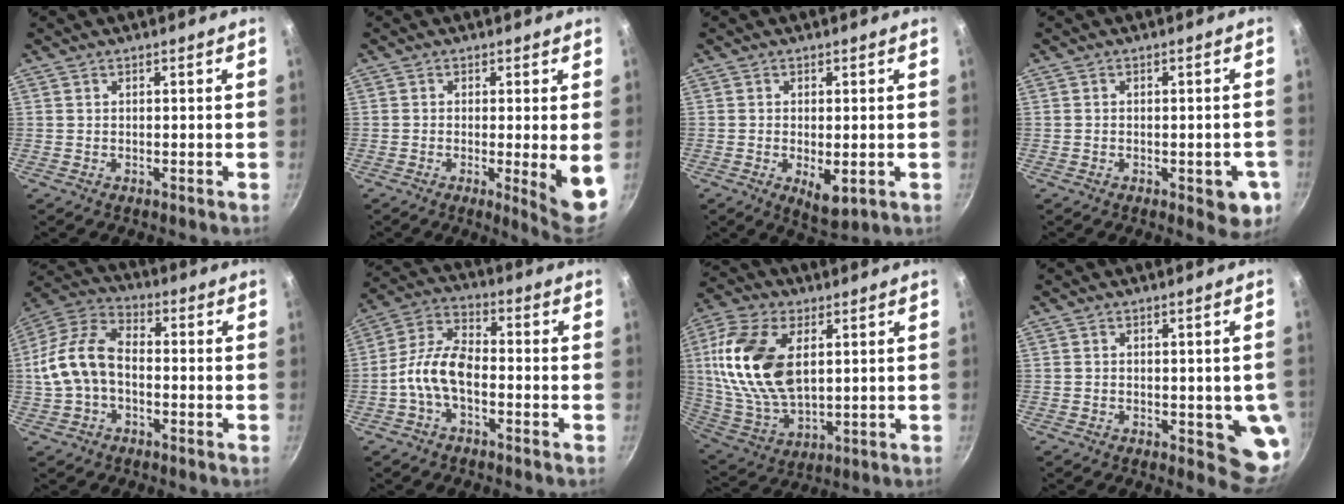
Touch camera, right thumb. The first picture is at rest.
{"total": 7.1, "force": [-0.8, 0.7, 7.0], "torque": [-0.097, -0.015, -0.009]}
{"total": 5.4, "force": [-1.2, 2.5, 4.7], "torque": [-0.068, -0.013, -0.010]}
{"total": 6.6, "force": [-2.2, 3.0, 5.5], "torque": [-0.040, 0.006, -0.026]}
{"total": 12.8, "force": [-1.3, 8.1, 9.8], "torque": [-0.177, 0.042, -0.040]}
{"total": 9.4, "force": [-3.0, 4.9, 7.4], "torque": [-0.139, 0.041, -0.071]}
{"total": 19.6, "force": [4.5, 11.3, 15.4], "torque": [-0.295, -0.013, 0.092]}
{"total": 7.4, "force": [-1.1, 3.3, 6.6], "torque": [-0.053, -0.008, -0.012]}